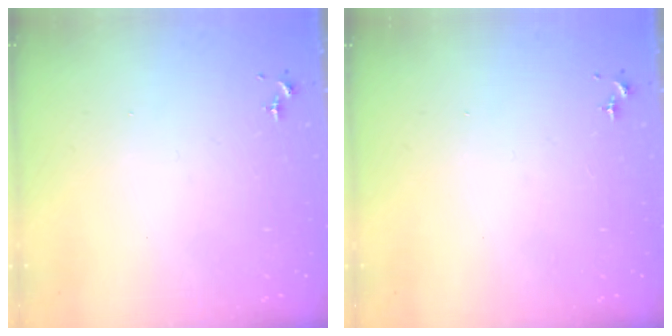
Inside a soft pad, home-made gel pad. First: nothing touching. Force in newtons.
{"total": 0.0}